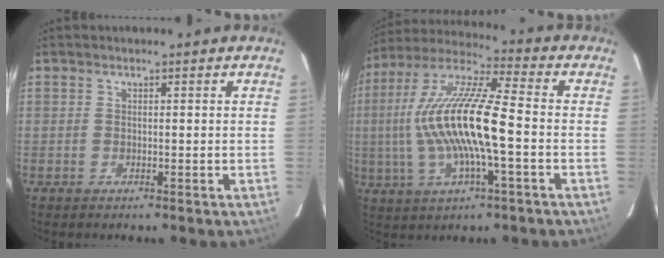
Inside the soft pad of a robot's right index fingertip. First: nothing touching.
{"total": 18.1, "force": [-2.0, 3.2, 17.7], "torque": [-0.345, 0.005, -0.042]}